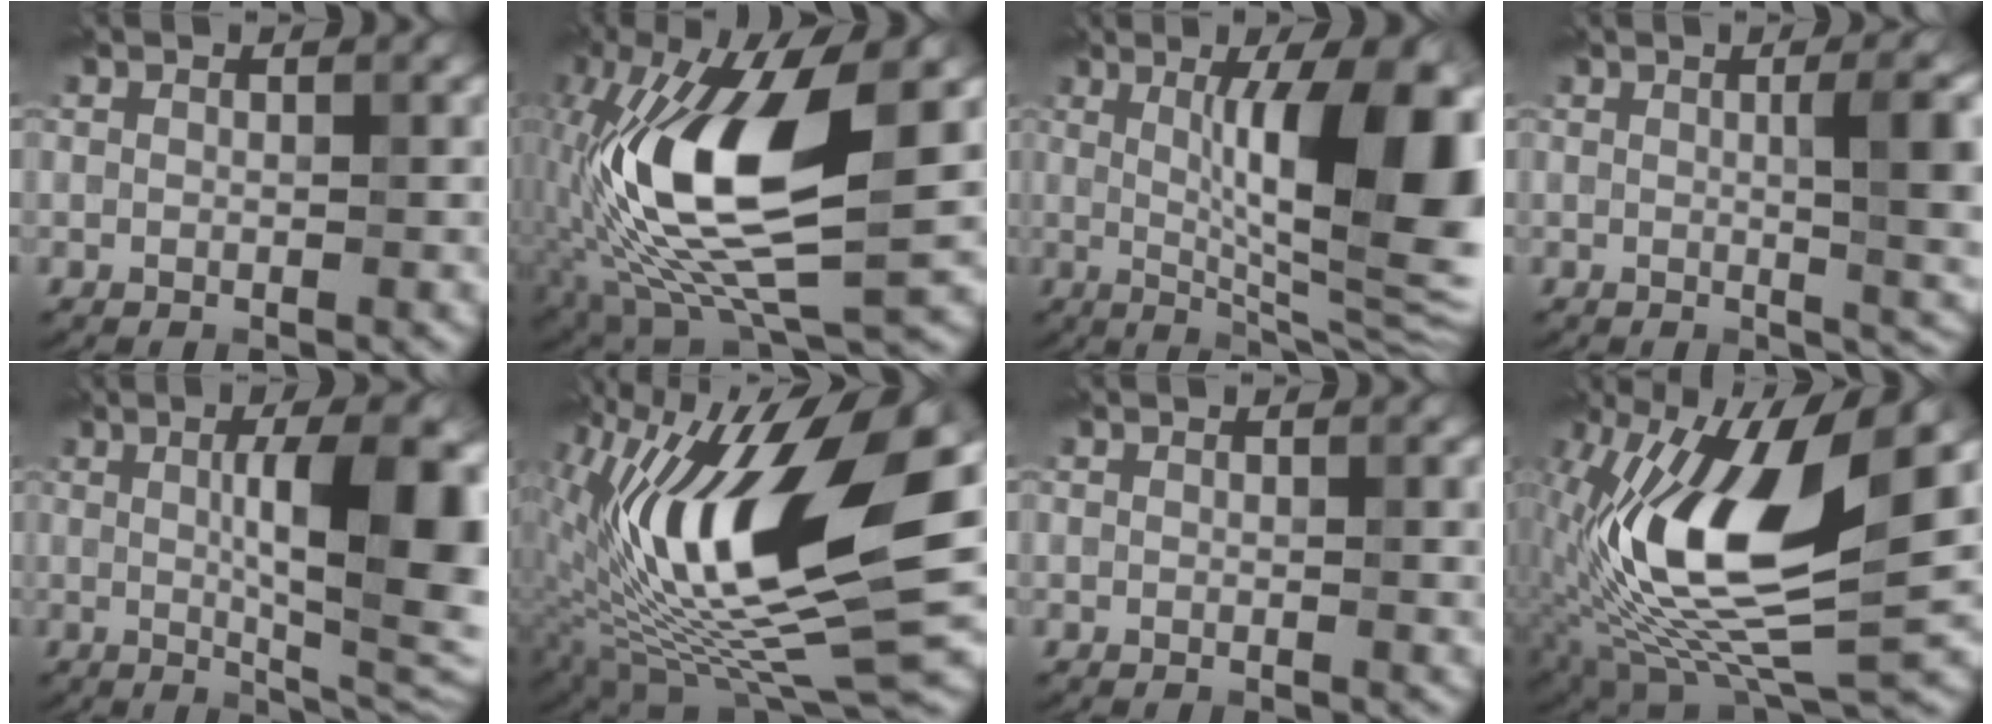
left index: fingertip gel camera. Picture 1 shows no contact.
{"total": 12.9, "force": [-0.6, 4.9, 11.9], "torque": [-0.235, 0.003, -0.019]}
{"total": 13.4, "force": [1.7, 3.3, 12.9], "torque": [-0.169, 0.004, 0.026]}
{"total": 7.1, "force": [0.5, 1.9, 6.9], "torque": [-0.077, 0.004, 0.007]}
{"total": 12.0, "force": [1.3, 3.0, 11.5], "torque": [-0.148, 0.000, 0.021]}
{"total": 16.9, "force": [1.4, 6.5, 15.5], "torque": [-0.277, 0.007, 0.018]}
{"total": 1.1, "force": [0.1, 0.2, 1.0], "torque": [-0.014, -0.001, 0.002]}
{"total": 14.6, "force": [0.5, 5.8, 13.4], "torque": [-0.257, -0.006, -0.003]}